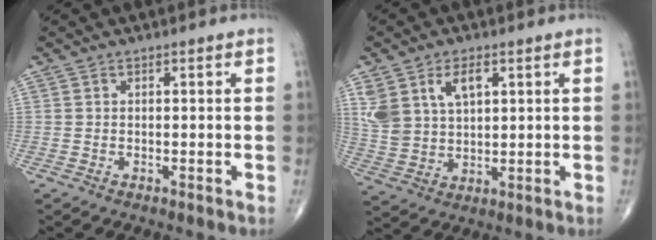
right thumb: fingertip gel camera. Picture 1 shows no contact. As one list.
[{"total": 9.3, "force": [3.9, 5.6, 6.4], "torque": [-0.118, -0.008, 0.085]}]